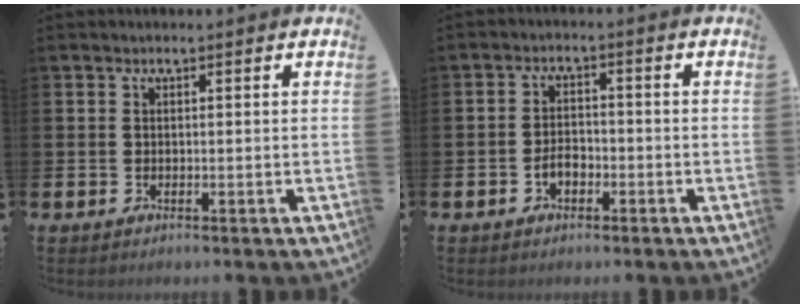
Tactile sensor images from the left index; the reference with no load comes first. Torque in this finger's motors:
{"motor_torque": [0.12, 0.16, 0.14, 0.06]}